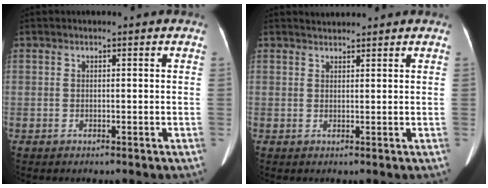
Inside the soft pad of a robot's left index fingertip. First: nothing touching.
{"total": 1.5, "force": [1.5, 0.3, -0.1], "torque": [-0.009, 0.013, 0.029]}